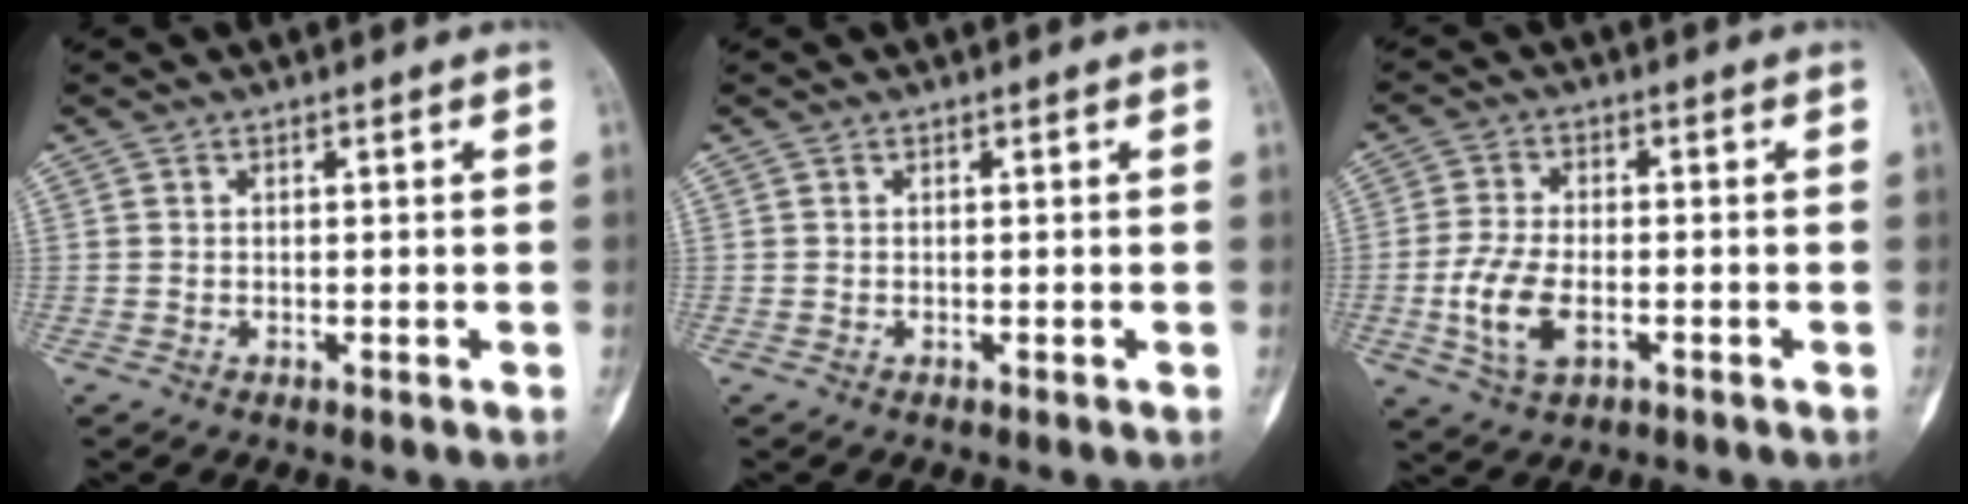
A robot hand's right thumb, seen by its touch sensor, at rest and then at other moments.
{"total": 0.0}
{"total": 8.5, "force": [-2.4, 4.5, 6.8], "torque": [-0.144, 0.005, -0.043]}